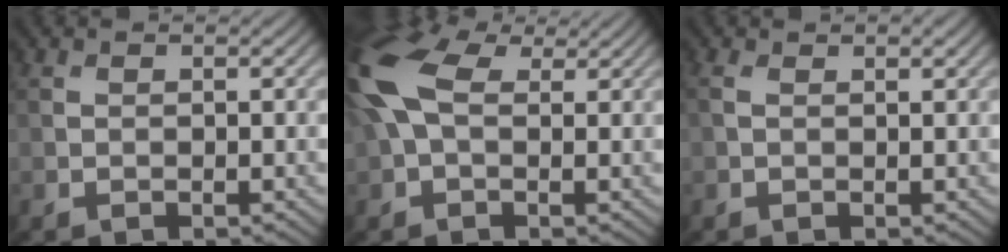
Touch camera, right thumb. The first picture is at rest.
{"total": 11.2, "force": [2.7, 6.5, 8.7], "torque": [-0.229, 0.022, 0.037]}
{"total": 2.9, "force": [1.3, 1.1, 2.3], "torque": [-0.052, 0.007, 0.019]}